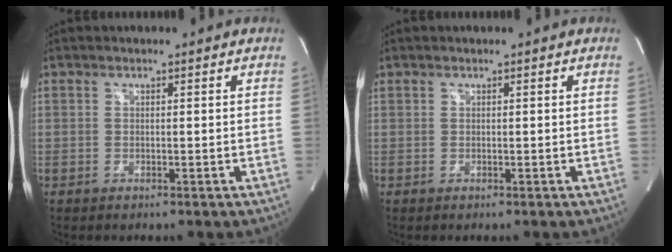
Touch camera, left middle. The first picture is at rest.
{"total": 0.0}